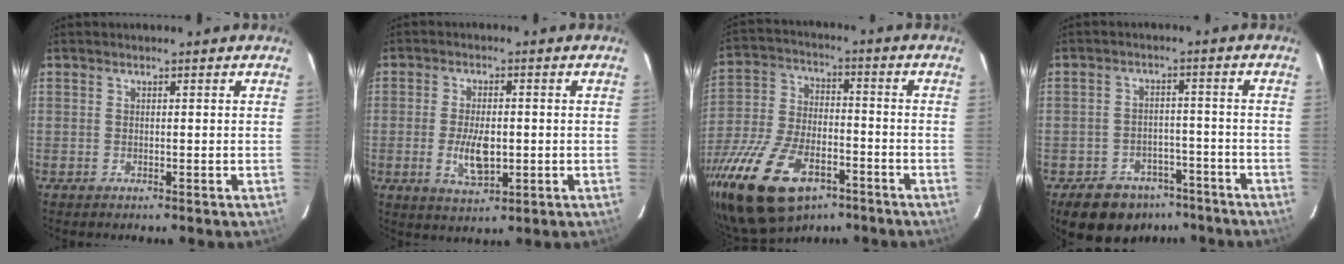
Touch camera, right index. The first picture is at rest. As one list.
[{"total": 7.2, "force": [-1.3, 3.6, 6.2], "torque": [-0.119, -0.011, -0.018]}, {"total": 23.4, "force": [-13.7, 12.3, 14.5], "torque": [-0.322, -0.030, -0.234]}, {"total": 12.0, "force": [-8.4, 7.5, 4.1], "torque": [-0.098, 0.018, -0.105]}]